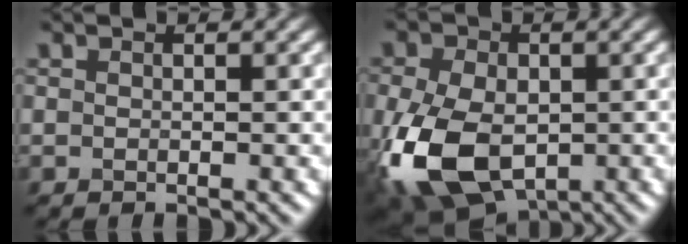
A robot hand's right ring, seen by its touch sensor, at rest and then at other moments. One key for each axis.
{"total": 10.9, "fx": -3.1, "fy": 6.9, "fz": 7.8, "tx": -0.185, "ty": -0.030, "tz": -0.058}